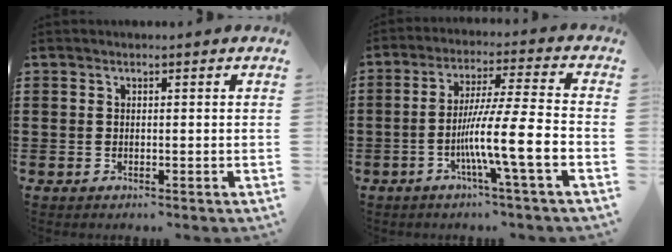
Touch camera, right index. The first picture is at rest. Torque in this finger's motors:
{"motor_torque": [2.14, 0.00, 0.95, 0.21]}